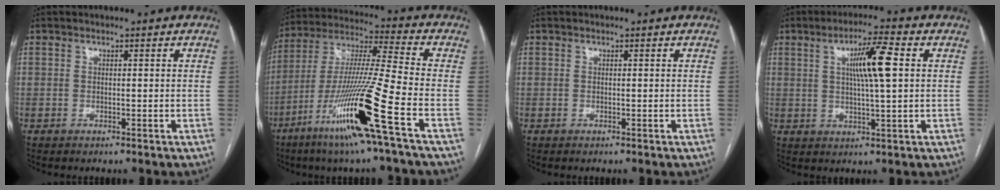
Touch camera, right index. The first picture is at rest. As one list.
[{"total": 18.9, "force": [-8.7, -1.5, 16.7], "torque": [-0.350, -0.039, -0.169]}, {"total": 0.0}, {"total": 8.2, "force": [1.9, 0.3, 8.0], "torque": [-0.140, 0.006, 0.031]}]